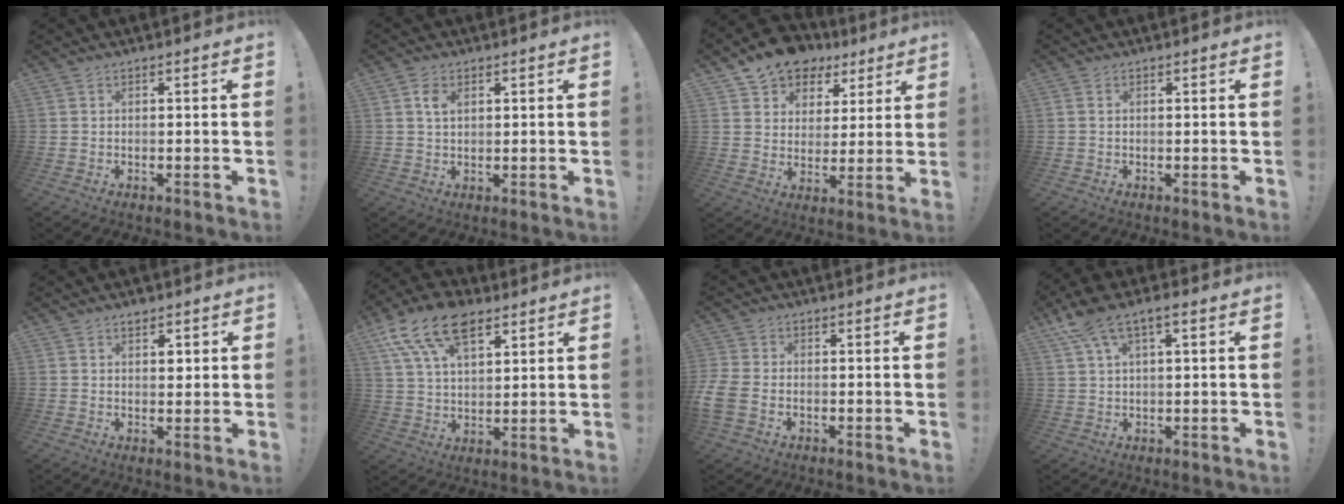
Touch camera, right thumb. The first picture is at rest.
{"total": 3.7, "force": [1.4, 2.2, 2.6], "torque": [-0.039, -0.001, 0.023]}
{"total": 11.6, "force": [8.6, 7.1, 3.2], "torque": [-0.051, -0.067, 0.160]}
{"total": 0.6, "force": [0.2, 0.3, 0.5], "torque": [-0.010, 0.002, 0.004]}
{"total": 3.3, "force": [1.5, 2.6, 1.3], "torque": [0.007, -0.011, 0.020]}
{"total": 16.6, "force": [9.4, 9.2, 10.1], "torque": [-0.179, -0.044, 0.170]}
{"total": 5.2, "force": [-1.4, 3.8, 3.3], "torque": [-0.078, 0.002, -0.022]}
{"total": 7.0, "force": [3.6, 2.8, 5.3], "torque": [-0.098, -0.004, 0.069]}